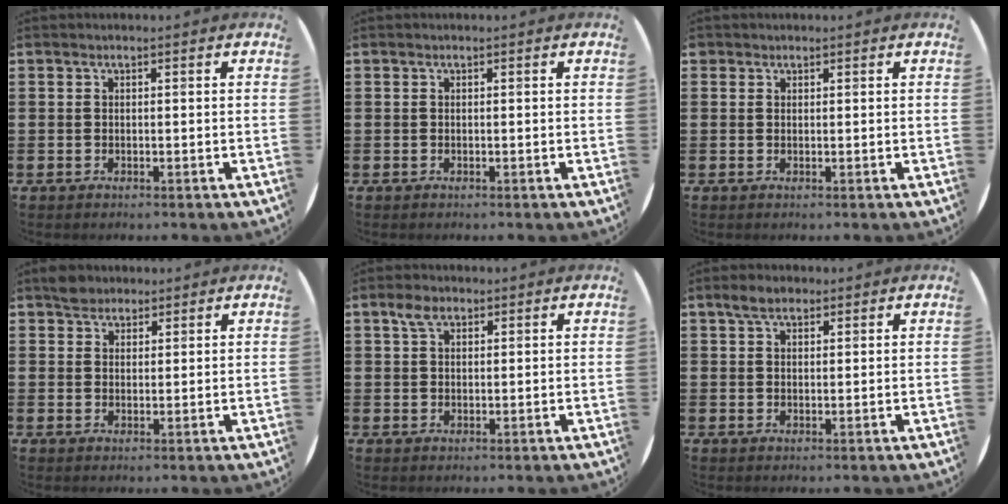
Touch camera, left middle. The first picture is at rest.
{"total": 0.0}
{"total": 0.7, "force": [0.6, 0.4, -0.1], "torque": [0.002, 0.004, 0.011]}
{"total": 2.6, "force": [2.3, 1.2, 0.0], "torque": [0.003, 0.005, 0.044]}
{"total": 2.8, "force": [1.8, 1.5, 1.5], "torque": [-0.024, 0.004, 0.031]}
{"total": 3.1, "force": [2.4, 1.4, 1.4], "torque": [-0.015, 0.001, 0.041]}